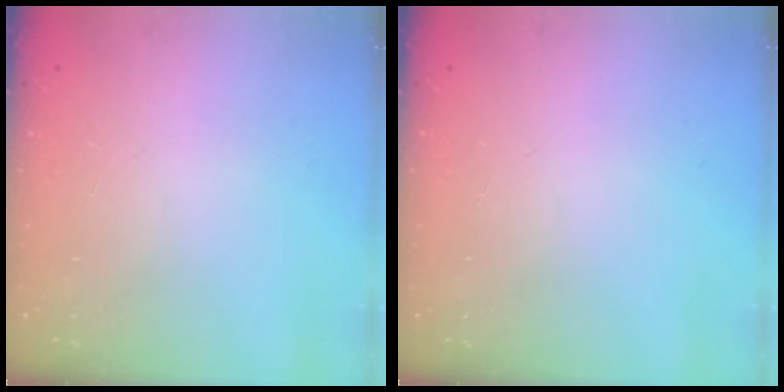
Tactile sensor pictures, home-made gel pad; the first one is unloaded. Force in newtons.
{"total": 0.0}